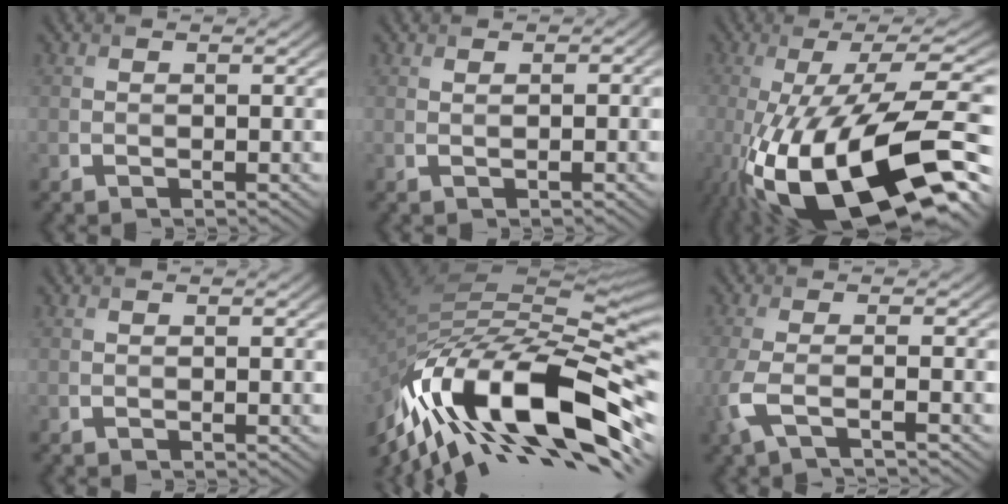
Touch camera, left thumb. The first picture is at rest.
{"total": 1.3, "force": [0.5, 0.4, 1.1], "torque": [-0.015, 0.001, 0.002]}
{"total": 19.6, "force": [-9.1, 5.6, 16.4], "torque": [-0.272, -0.004, -0.152]}
{"total": 0.0}
{"total": 18.1, "force": [-7.4, 6.6, 15.1], "torque": [-0.298, -0.009, -0.135]}
{"total": 4.2, "force": [-2.1, 1.1, 3.4], "torque": [-0.083, -0.016, -0.054]}